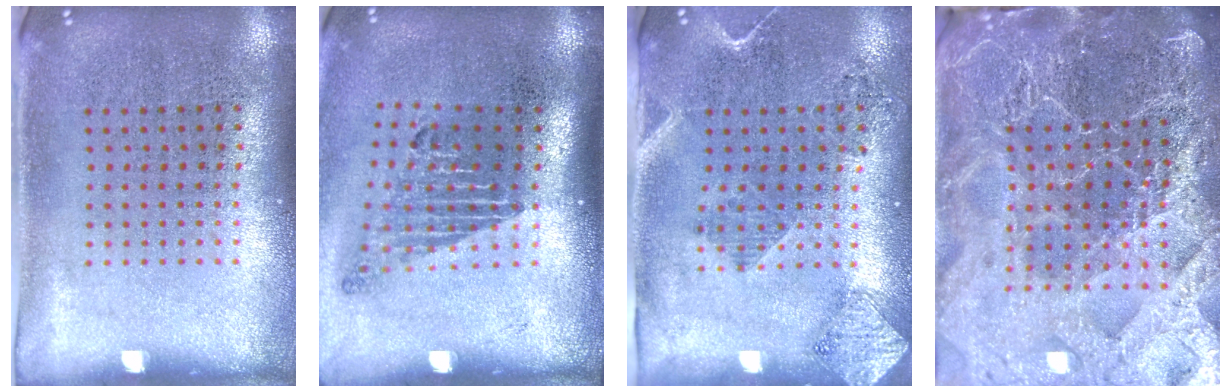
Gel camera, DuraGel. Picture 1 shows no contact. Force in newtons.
{"total": 1.8, "press": 1.2, "slide": 1.3}
{"total": 1.9, "press": 1.7, "slide": 1.0}
{"total": 5.1, "press": 4.6, "slide": 2.3}